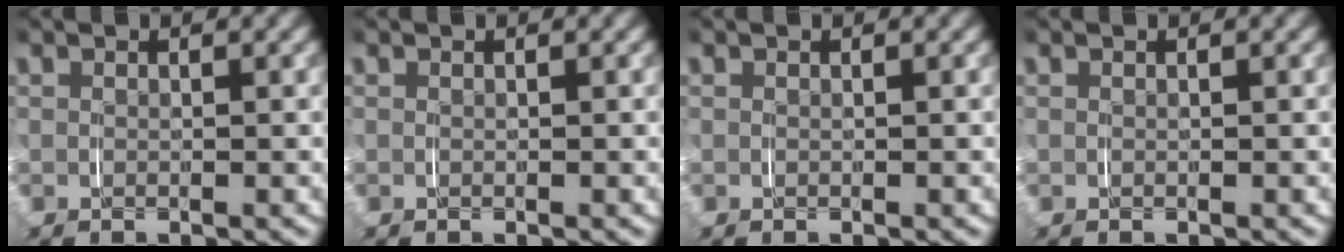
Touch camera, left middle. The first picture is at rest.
{"total": 0.0}
{"total": 0.0}
{"total": 0.0}